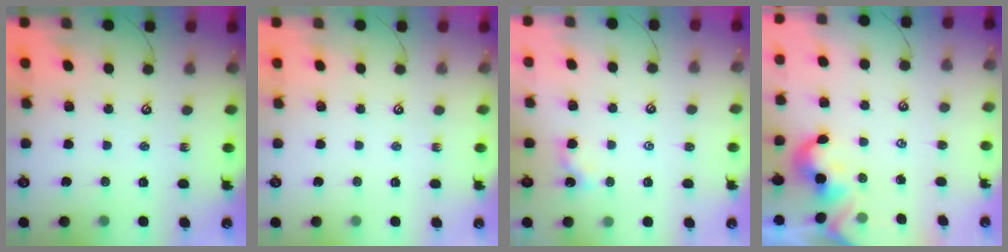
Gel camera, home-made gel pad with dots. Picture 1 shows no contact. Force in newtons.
{"total": 0.0}
{"total": 0.0}
{"total": 1.9, "press": 1.9, "slide": 0.5}